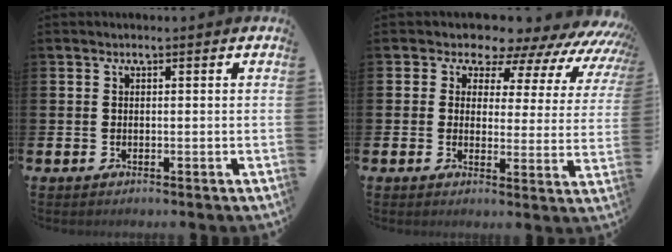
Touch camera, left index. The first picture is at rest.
{"total": 6.2, "force": [5.3, 3.2, 0.6], "torque": [-0.027, -0.060, 0.081]}